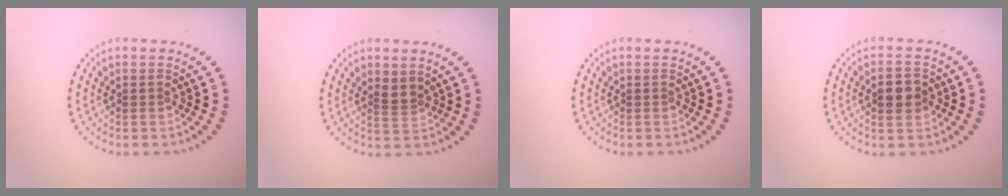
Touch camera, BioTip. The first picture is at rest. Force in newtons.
{"total": 1.3, "press": 0.8, "slide": 0.9}
{"total": 0.0}
{"total": 3.0, "press": 3.0, "slide": 0.1}